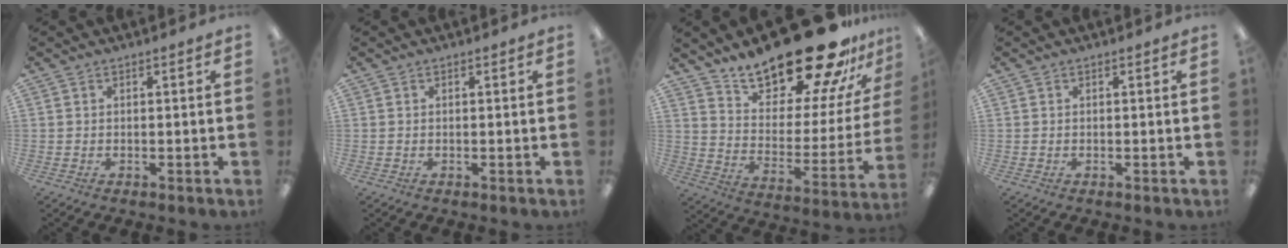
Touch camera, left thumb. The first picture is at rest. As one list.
[{"total": 0.0}, {"total": 24.9, "force": [20.7, 7.1, 11.8], "torque": [-0.174, -0.156, 0.345]}, {"total": 0.0}]